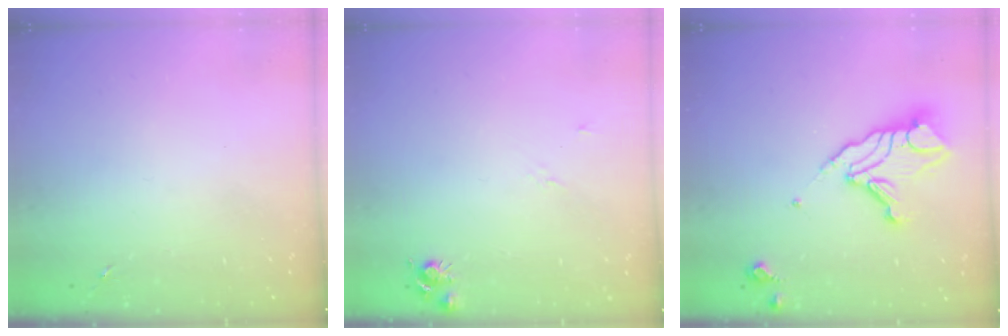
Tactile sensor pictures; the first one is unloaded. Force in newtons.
{"total": 6.5, "press": 6.5, "slide": 0.8}
{"total": 14.3, "press": 14.3, "slide": 1.0}